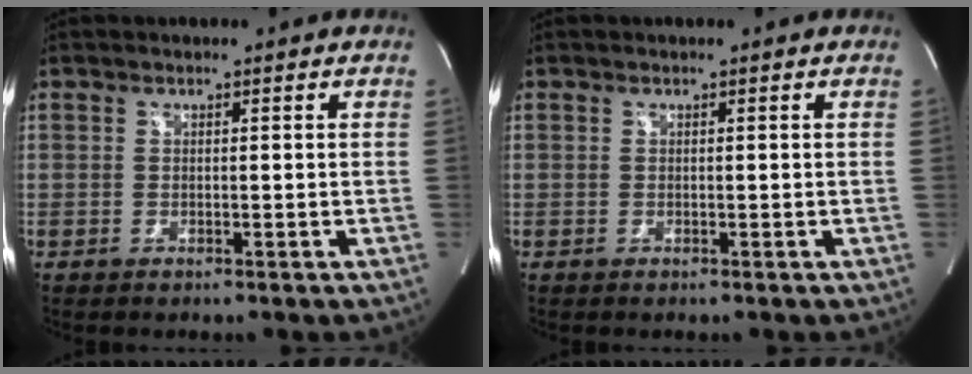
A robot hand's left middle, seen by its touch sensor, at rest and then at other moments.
{"total": 0.0}